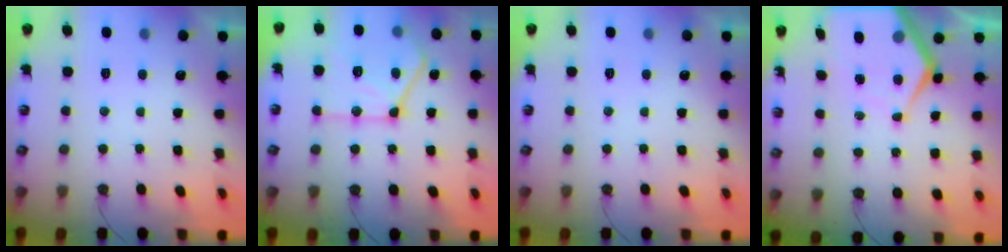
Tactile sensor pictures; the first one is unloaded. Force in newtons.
{"total": 19.4, "press": 19.2, "slide": 2.2}
{"total": 0.0}
{"total": 11.1, "press": 11.0, "slide": 1.0}